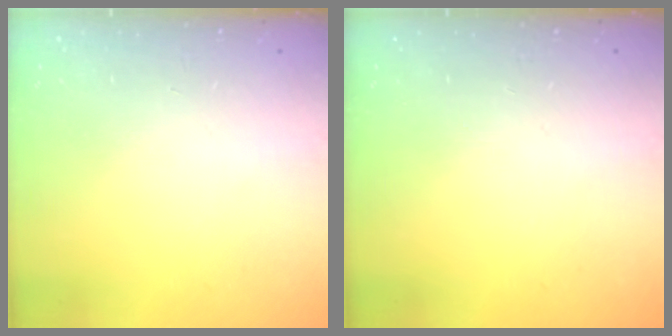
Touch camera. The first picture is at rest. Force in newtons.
{"total": 0.0}